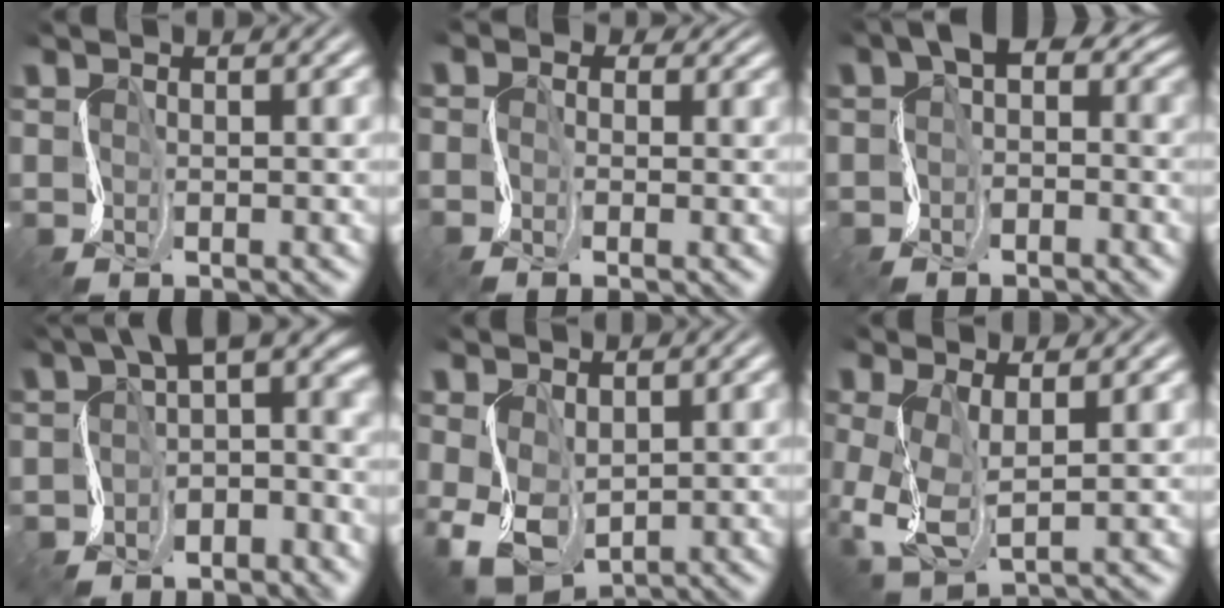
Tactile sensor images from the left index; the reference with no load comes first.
{"total": 1.6, "force": [-0.8, 1.3, 0.0], "torque": [0.003, 0.008, -0.028]}
{"total": 2.3, "force": [-0.4, 1.8, 1.4], "torque": [-0.017, 0.011, -0.013]}
{"total": 6.0, "force": [-0.8, 3.4, 4.9], "torque": [-0.060, 0.007, -0.014]}
{"total": 3.3, "force": [-0.5, 2.5, 2.2], "torque": [-0.073, -0.009, 0.001]}
{"total": 3.2, "force": [-1.0, 1.3, 2.7], "torque": [-0.086, -0.005, -0.010]}